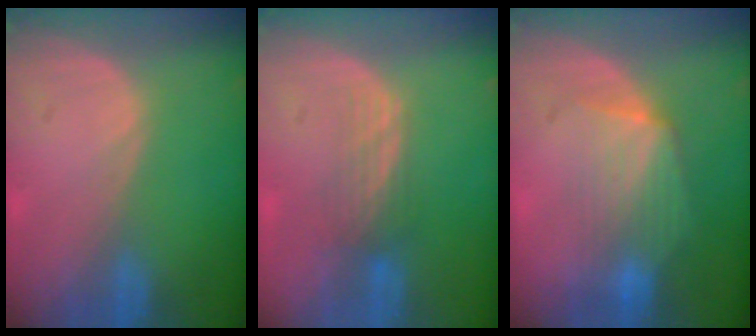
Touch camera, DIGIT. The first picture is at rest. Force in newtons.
{"total": 3.4, "press": 2.9, "slide": 1.9}
{"total": 7.0, "press": 6.6, "slide": 2.3}